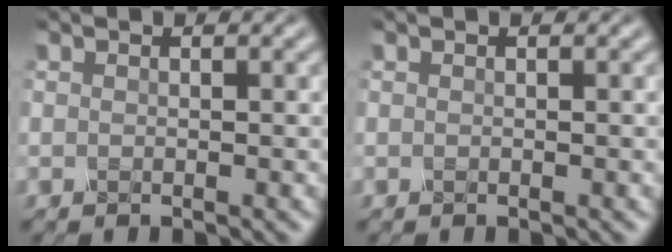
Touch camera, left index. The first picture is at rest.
{"total": 0.0}